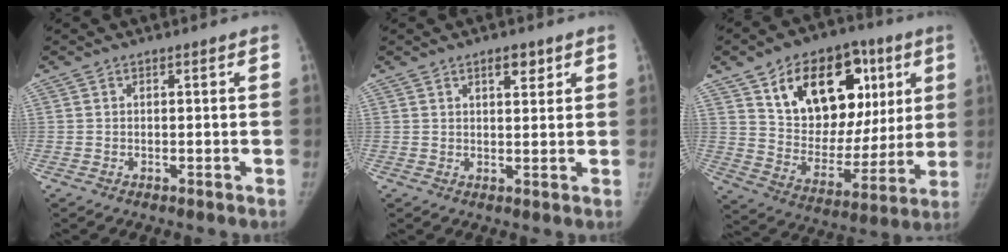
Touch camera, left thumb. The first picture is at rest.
{"total": 3.4, "force": [2.0, 1.5, 2.2], "torque": [-0.019, -0.010, 0.030]}
{"total": 24.6, "force": [9.7, 15.6, 16.3], "torque": [-0.190, -0.006, 0.161]}